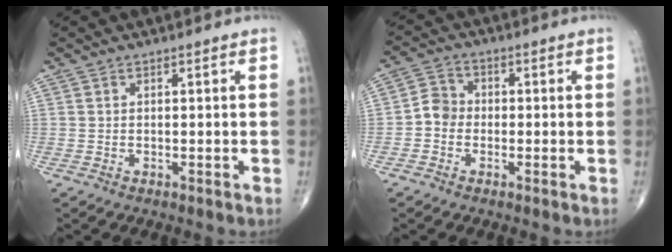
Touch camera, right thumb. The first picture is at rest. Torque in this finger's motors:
{"motor_torque": [-0.01, -0.04, 0.44, -0.14, 0.01]}